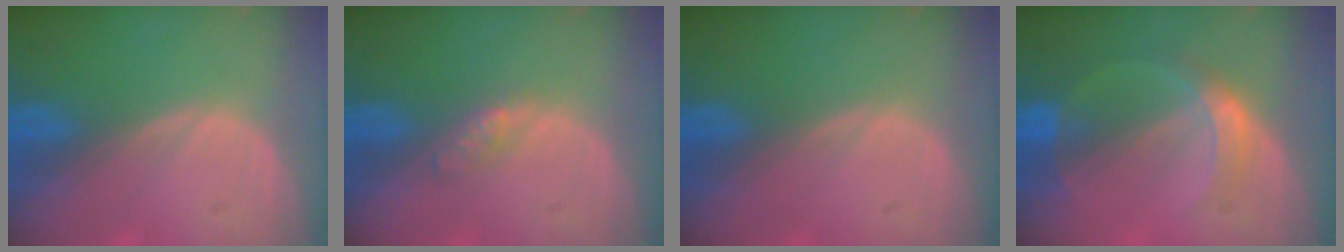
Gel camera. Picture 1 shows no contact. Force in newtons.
{"total": 2.0, "press": 2.0, "slide": 0.1}
{"total": 0.0}
{"total": 5.2, "press": 4.8, "slide": 1.9}